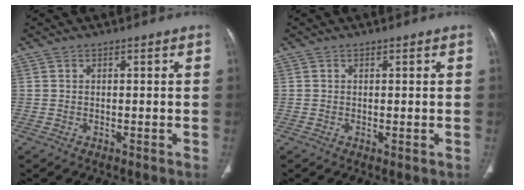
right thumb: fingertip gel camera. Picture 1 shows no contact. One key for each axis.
{"total": 0.5, "fx": -0.1, "fy": 0.0, "fz": 0.5, "tx": -0.017, "ty": -0.005, "tz": 0.000}